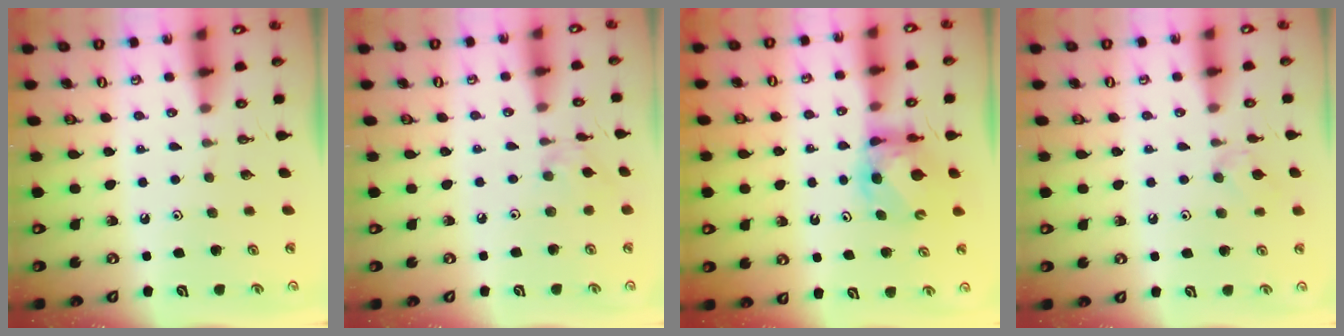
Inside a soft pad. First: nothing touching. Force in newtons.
{"total": 1.4, "press": 1.3, "slide": 0.2}
{"total": 6.1, "press": 6.0, "slide": 0.4}
{"total": 5.0, "press": 5.0, "slide": 0.8}